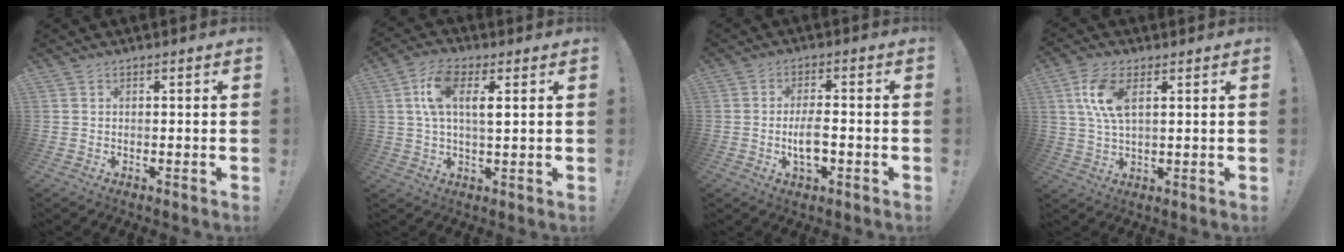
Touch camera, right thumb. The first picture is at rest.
{"total": 9.3, "force": [3.2, 3.6, 8.0], "torque": [-0.147, -0.004, 0.056]}
{"total": 6.8, "force": [-1.6, 2.8, 6.0], "torque": [-0.114, 0.001, -0.030]}
{"total": 9.5, "force": [3.0, 4.4, 7.9], "torque": [-0.165, -0.002, 0.052]}